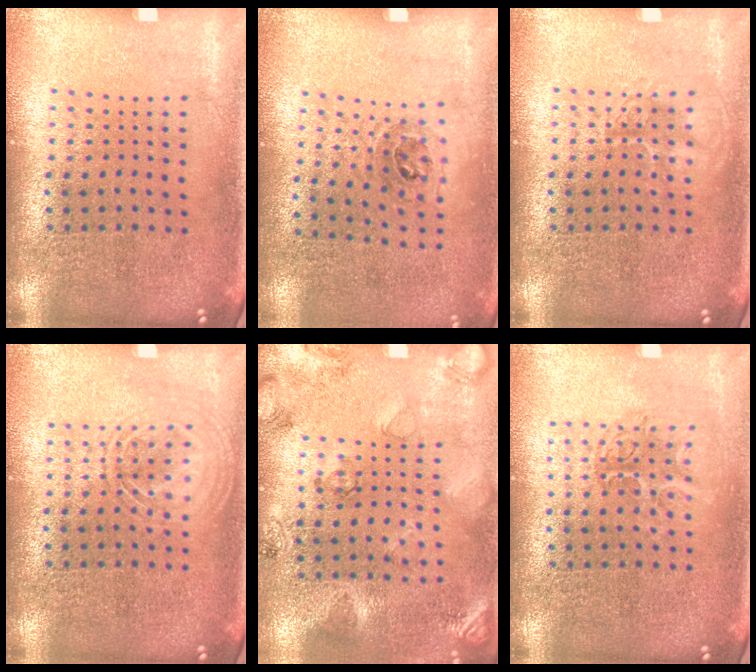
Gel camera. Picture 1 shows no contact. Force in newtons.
{"total": 1.1, "press": 0.7, "slide": 0.8}
{"total": 1.7, "press": 1.6, "slide": 0.3}
{"total": 1.2, "press": 1.2, "slide": 0.1}
{"total": 2.6, "press": 1.8, "slide": 1.9}
{"total": 1.3, "press": 1.1, "slide": 0.7}